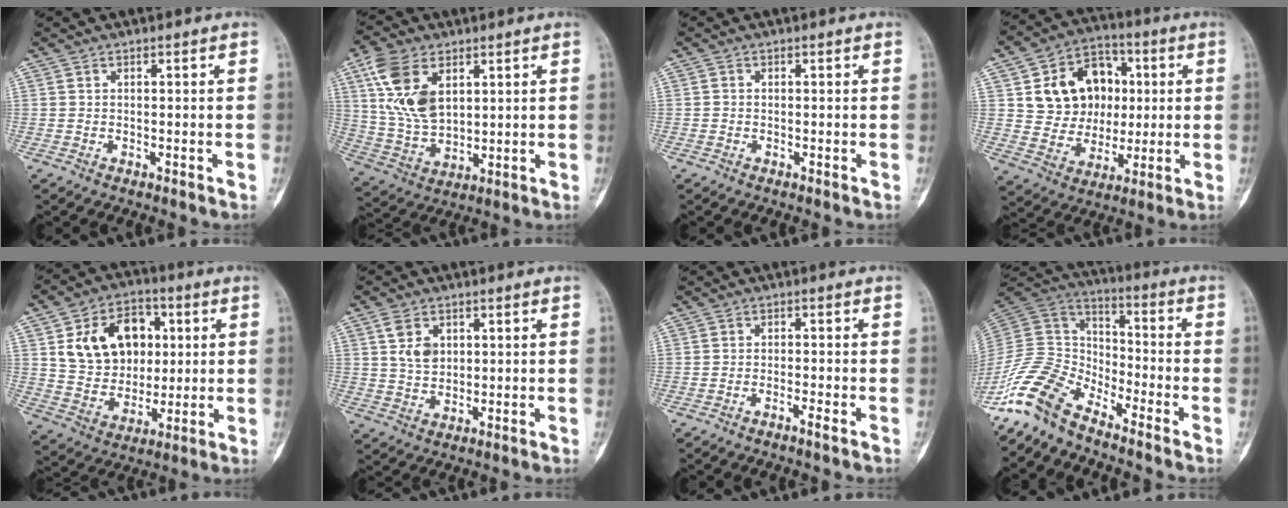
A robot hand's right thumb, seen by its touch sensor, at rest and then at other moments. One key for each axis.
{"total": 13.6, "fx": 5.1, "fy": 8.1, "fz": 9.7, "tx": -0.187, "ty": -0.014, "tz": 0.112}
{"total": 0.0}
{"total": 15.8, "fx": 3.1, "fy": 12.9, "fz": 8.6, "tx": -0.090, "ty": 0.009, "tz": 0.061}
{"total": 16.5, "fx": 4.2, "fy": 12.3, "fz": 10.1, "tx": -0.123, "ty": -0.001, "tz": 0.077}
{"total": 5.2, "fx": 1.8, "fy": 3.7, "fz": 3.3, "tx": -0.044, "ty": -0.007, "tz": 0.036}
{"total": 1.6, "fx": -1.2, "fy": -0.1, "fz": 1.1, "tx": -0.024, "ty": 0.007, "tz": -0.026}
{"total": 12.8, "fx": -10.2, "fy": 5.3, "fz": 5.6, "tx": -0.109, "ty": 0.088, "tz": -0.215}